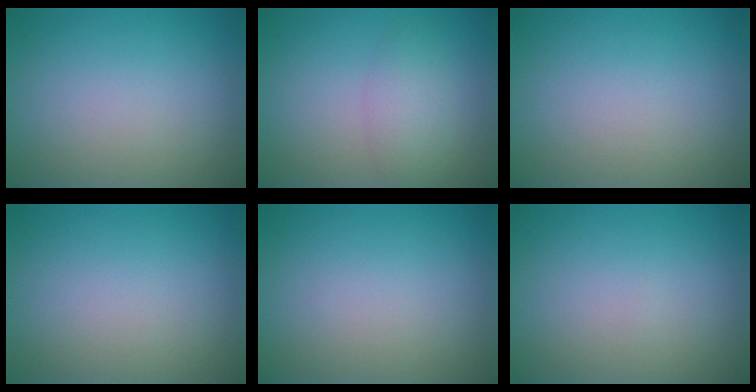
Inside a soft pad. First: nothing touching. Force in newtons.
{"total": 2.7, "press": 2.7, "slide": 0.1}
{"total": 0.0}
{"total": 0.0}
{"total": 0.0}
{"total": 0.0}